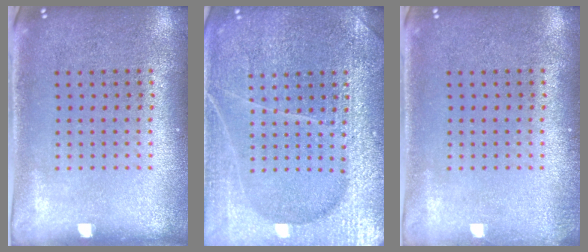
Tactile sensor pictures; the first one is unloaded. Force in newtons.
{"total": 6.5, "press": 6.5, "slide": 0.7}
{"total": 0.7, "press": 0.7, "slide": 0.2}